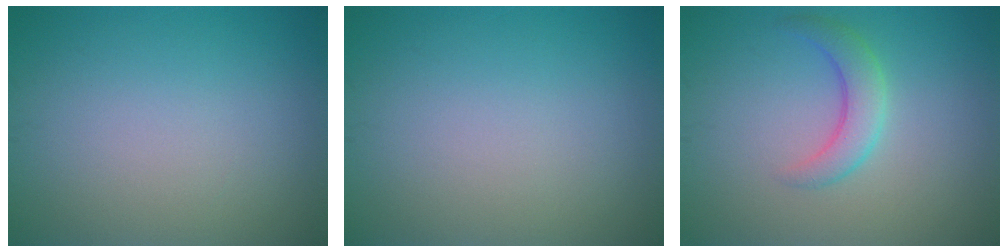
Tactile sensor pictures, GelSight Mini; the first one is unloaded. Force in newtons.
{"total": 0.0}
{"total": 2.8, "press": 2.8, "slide": 0.1}